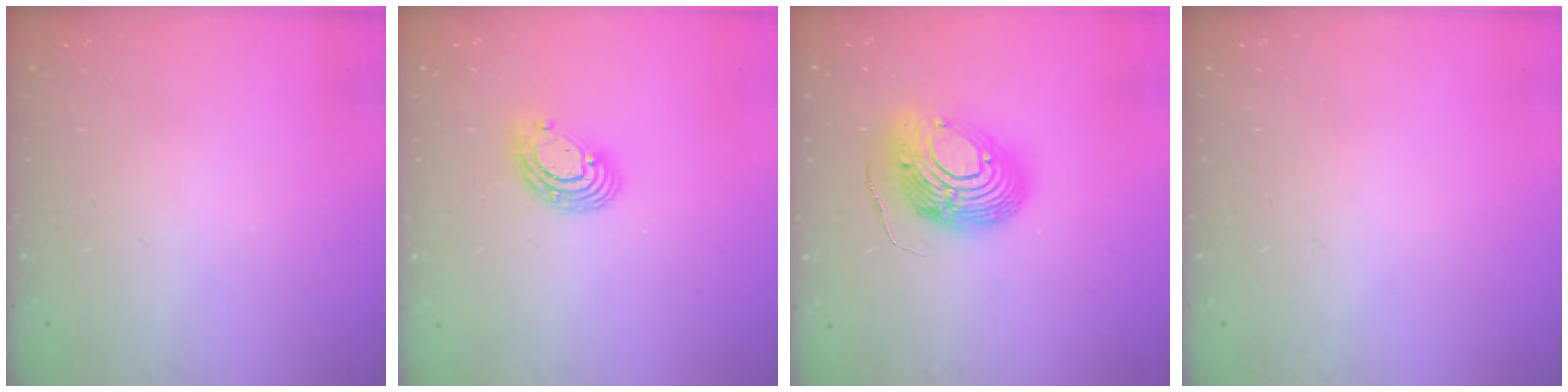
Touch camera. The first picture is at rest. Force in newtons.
{"total": 8.0, "press": 7.9, "slide": 1.2}
{"total": 13.7, "press": 13.7, "slide": 1.2}
{"total": 0.0}